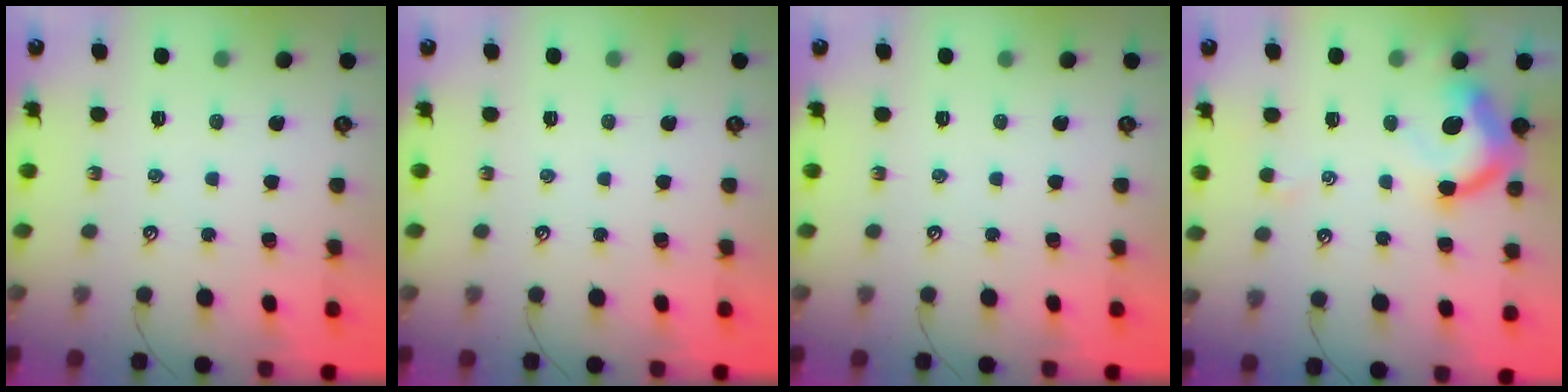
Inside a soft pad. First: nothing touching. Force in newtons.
{"total": 0.0}
{"total": 0.0}
{"total": 6.5, "press": 6.4, "slide": 1.2}